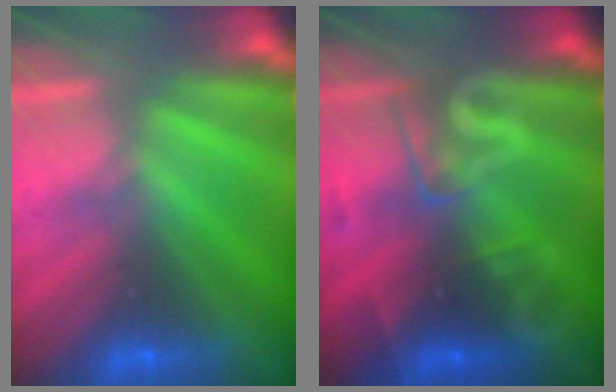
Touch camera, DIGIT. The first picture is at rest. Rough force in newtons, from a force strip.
{"total": 2.7}